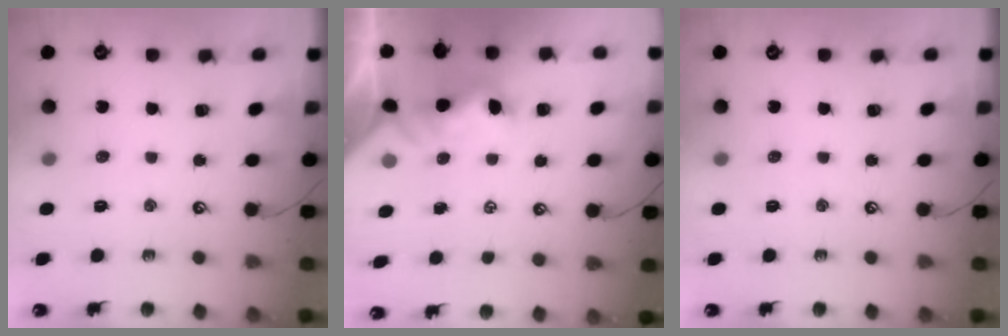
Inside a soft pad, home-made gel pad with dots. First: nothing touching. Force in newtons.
{"total": 3.2, "press": 3.1, "slide": 0.8}
{"total": 0.0}